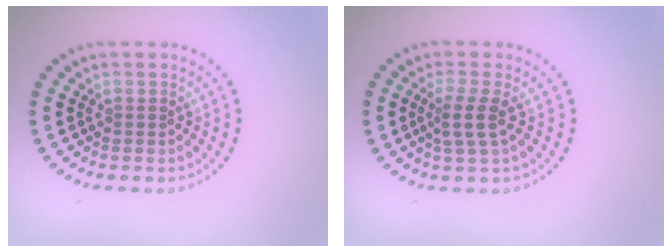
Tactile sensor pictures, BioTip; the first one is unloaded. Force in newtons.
{"total": 2.3, "press": 1.9, "slide": 1.4}